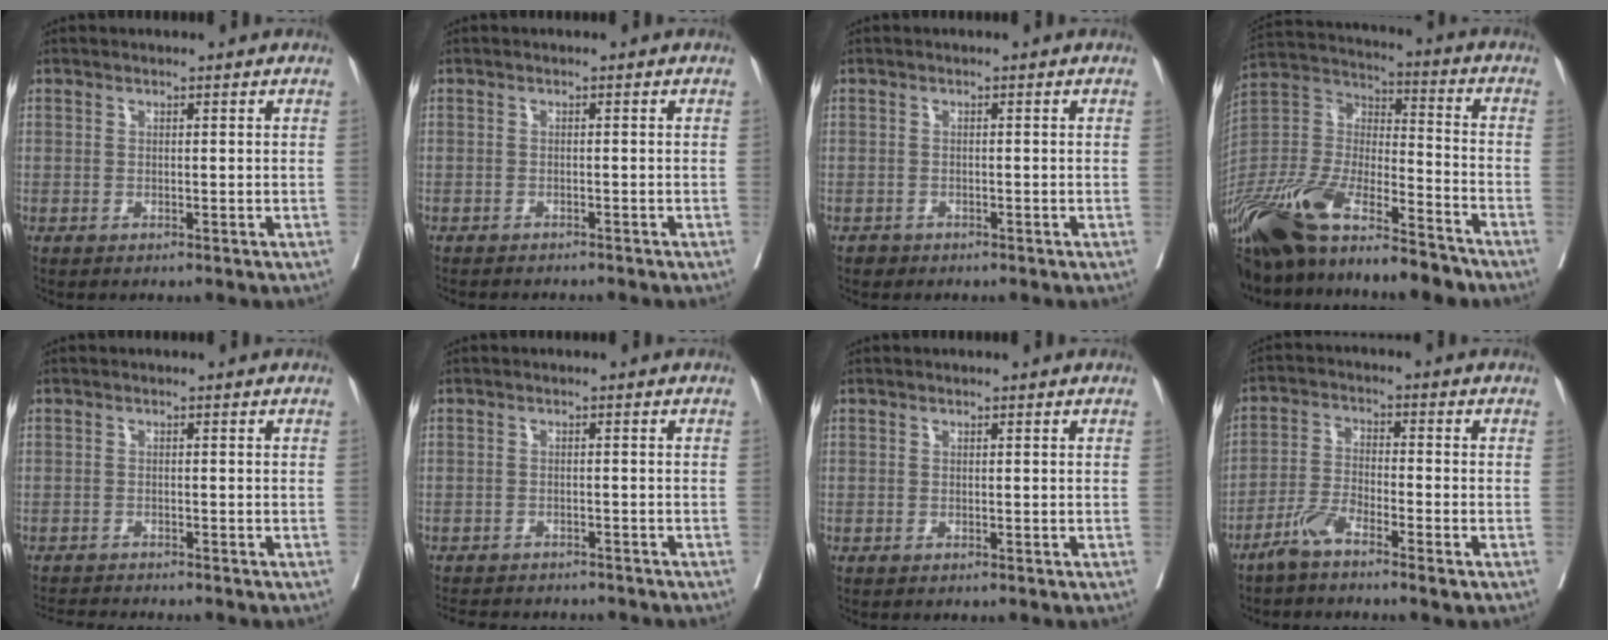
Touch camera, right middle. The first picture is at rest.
{"total": 4.7, "force": [-4.3, 0.8, 1.7], "torque": [-0.022, -0.006, -0.056]}
{"total": 1.0, "force": [-0.7, 0.6, -0.1], "torque": [-0.005, 0.001, -0.013]}
{"total": 25.4, "force": [-19.5, 6.5, 14.9], "torque": [-0.320, -0.029, -0.353]}
{"total": 4.0, "force": [-3.9, -0.6, 0.7], "torque": [-0.014, -0.018, -0.063]}
{"total": 11.2, "force": [-10.1, 3.1, 3.7], "torque": [-0.071, -0.006, -0.124]}
{"total": 0.0}
{"total": 5.2, "force": [-4.0, 0.5, 3.3], "torque": [-0.076, -0.004, -0.084]}